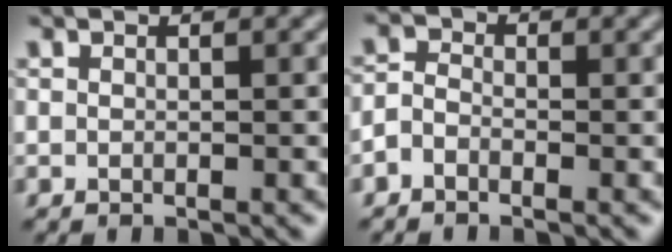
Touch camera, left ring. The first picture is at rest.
{"total": 1.6, "force": [-1.1, 1.0, 0.6], "torque": [-0.007, 0.004, -0.031]}